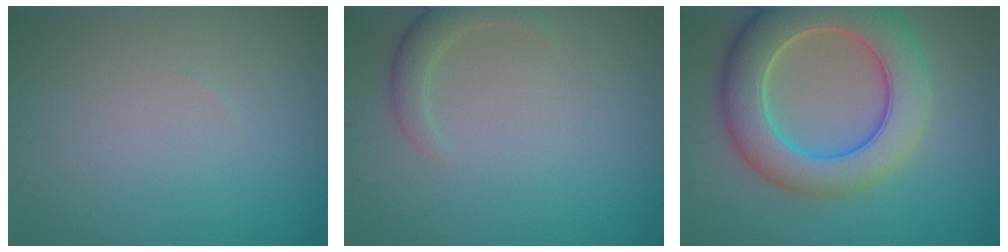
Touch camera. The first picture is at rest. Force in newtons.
{"total": 2.2, "press": 2.2, "slide": 0.2}
{"total": 9.8, "press": 9.8, "slide": 0.6}